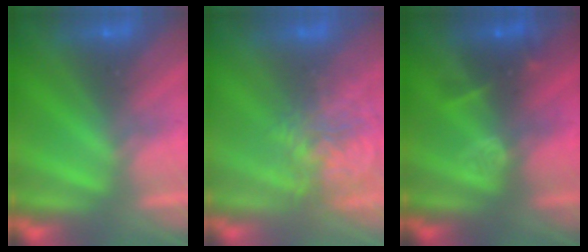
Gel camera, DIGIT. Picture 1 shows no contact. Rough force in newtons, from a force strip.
{"total": 3.9}
{"total": 3.3}